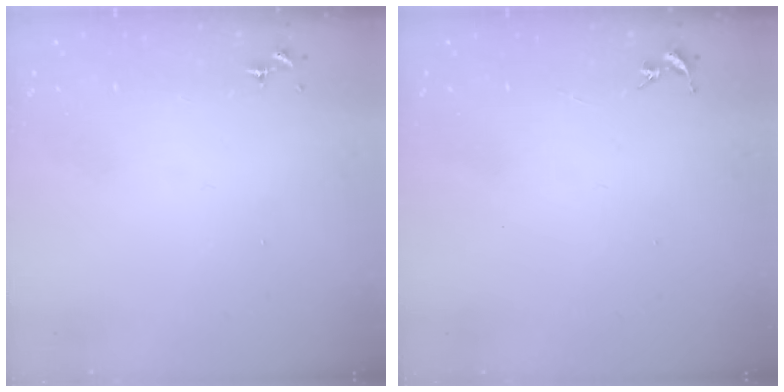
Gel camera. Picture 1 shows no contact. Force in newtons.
{"total": 0.0}